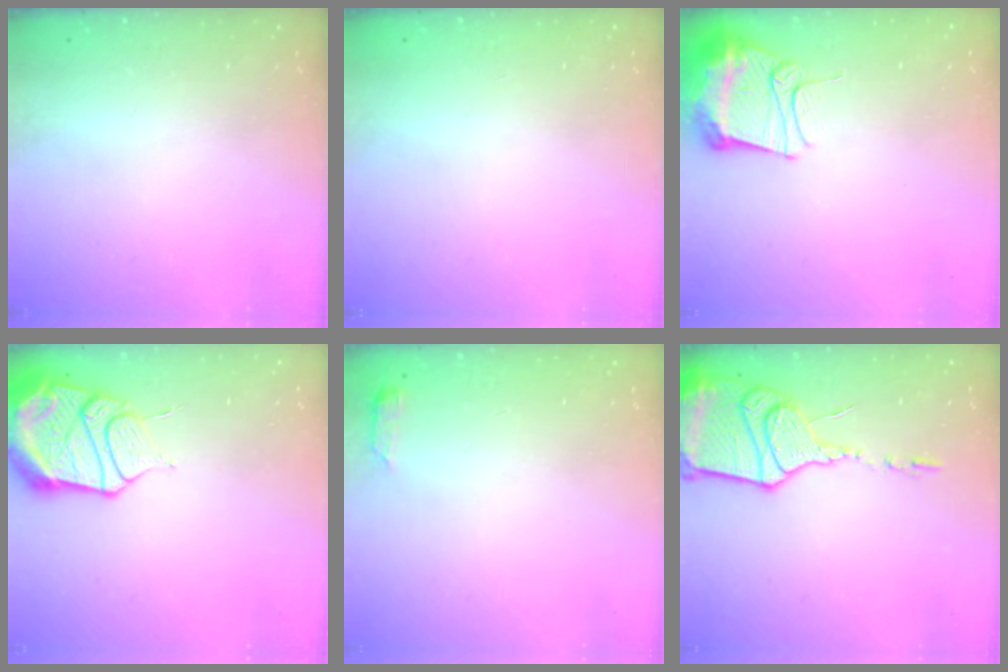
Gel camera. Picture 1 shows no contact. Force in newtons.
{"total": 0.0}
{"total": 12.1, "press": 12.0, "slide": 1.4}
{"total": 17.2, "press": 17.1, "slide": 1.7}
{"total": 2.9, "press": 2.8, "slide": 0.6}
{"total": 16.9, "press": 16.8, "slide": 1.6}